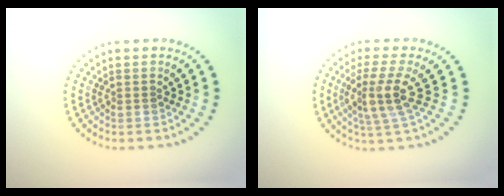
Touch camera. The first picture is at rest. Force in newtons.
{"total": 3.6, "press": 2.8, "slide": 2.3}